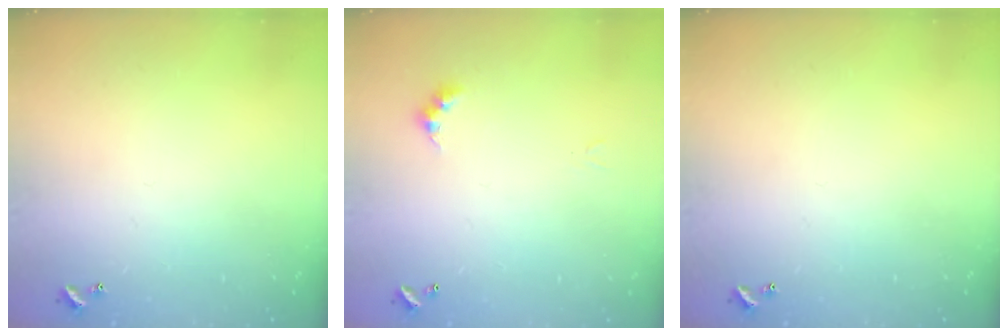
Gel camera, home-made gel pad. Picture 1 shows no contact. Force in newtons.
{"total": 2.8, "press": 2.8, "slide": 0.6}
{"total": 0.0}